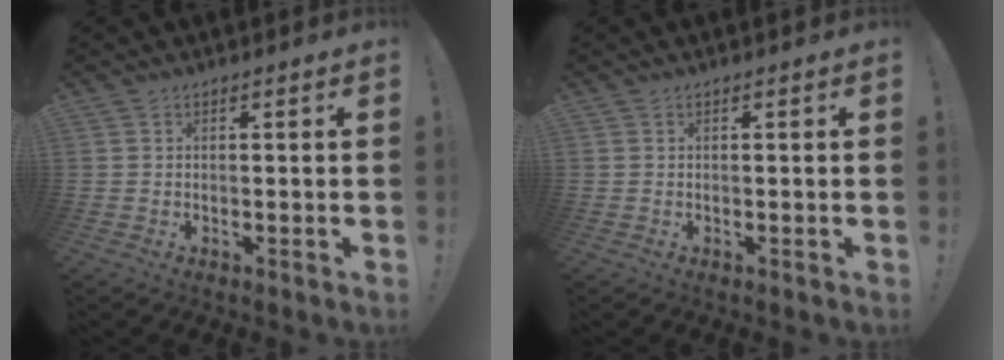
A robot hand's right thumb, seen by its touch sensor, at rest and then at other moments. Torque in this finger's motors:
{"motor_torque": [-0.01, 0.01, -0.02, 0.01, 0.00]}